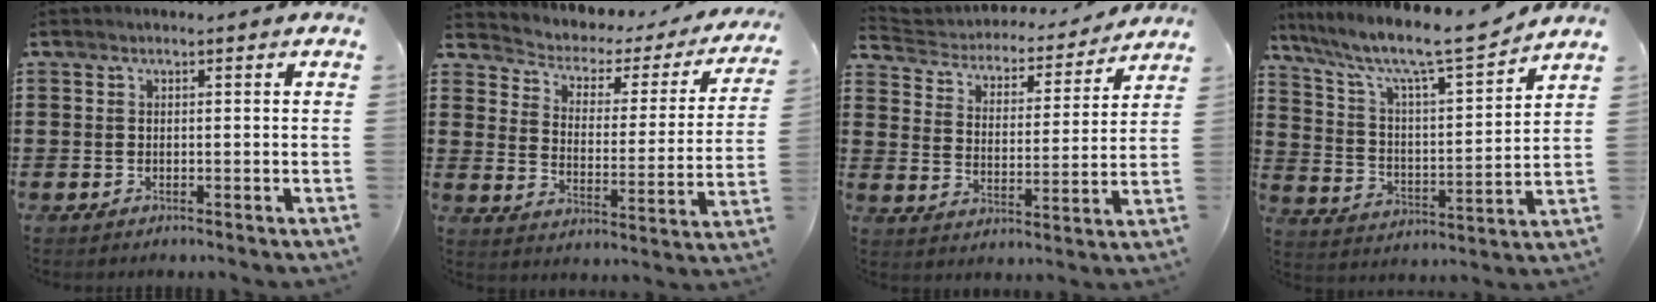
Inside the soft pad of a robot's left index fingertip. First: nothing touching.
{"total": 2.3, "force": [1.5, 1.7, 0.7], "torque": [-0.032, -0.018, 0.013]}
{"total": 3.3, "force": [3.2, 0.8, 0.3], "torque": [-0.030, -0.028, 0.046]}
{"total": 8.8, "force": [7.4, 0.8, 4.8], "torque": [-0.124, -0.051, 0.119]}